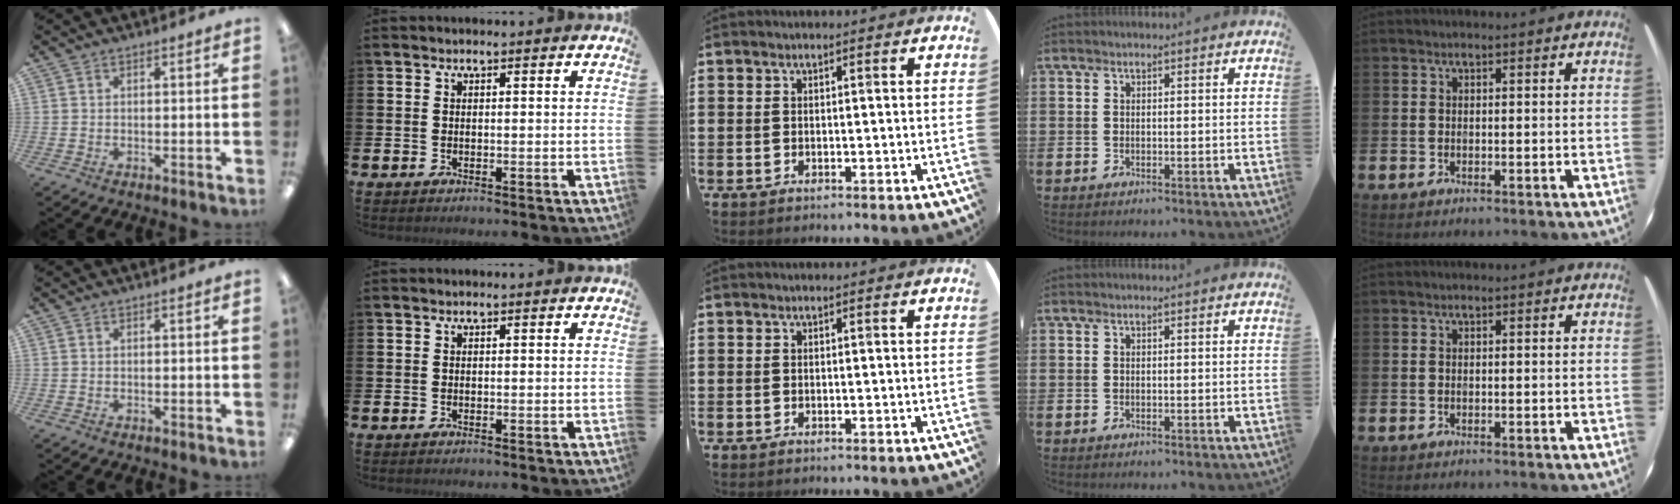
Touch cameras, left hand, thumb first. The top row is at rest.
{}